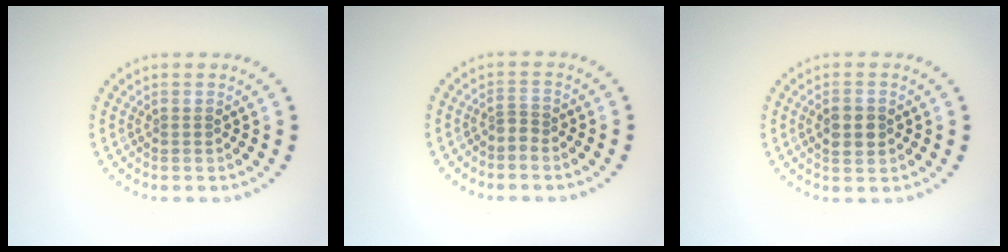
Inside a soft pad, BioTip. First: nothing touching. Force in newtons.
{"total": 1.0, "press": 0.6, "slide": 0.8}
{"total": 2.9, "press": 2.9, "slide": 0.0}